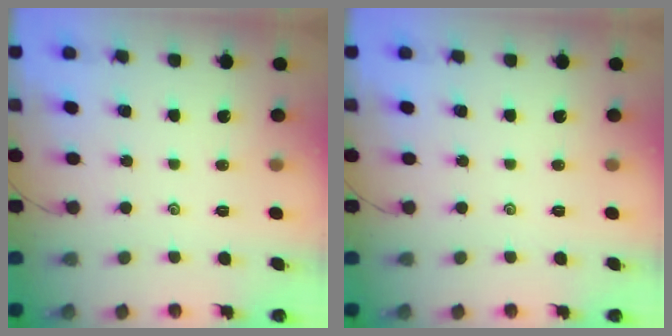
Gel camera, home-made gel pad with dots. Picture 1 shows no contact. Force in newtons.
{"total": 0.0}